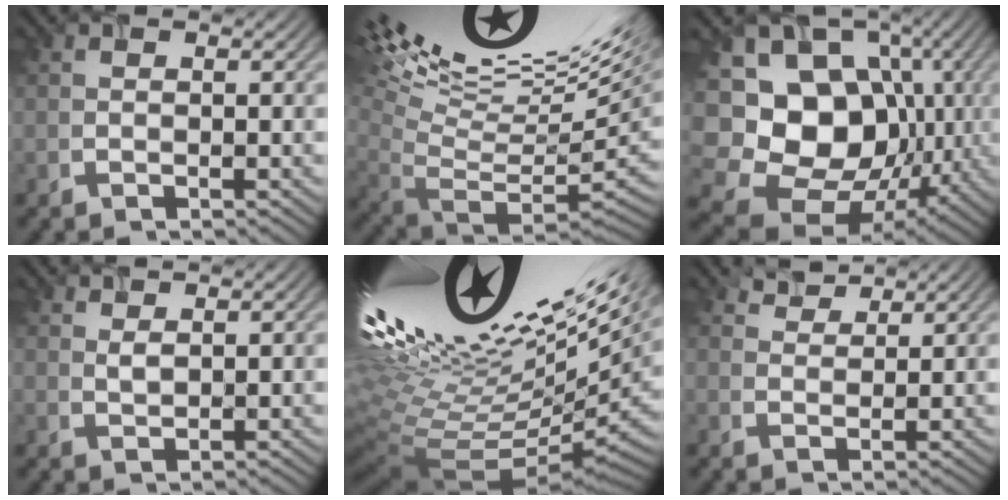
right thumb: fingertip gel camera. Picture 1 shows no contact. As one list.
[{"total": 18.4, "force": [9.5, 5.0, 14.9], "torque": [-0.219, 0.051, 0.176]}, {"total": 18.0, "force": [-1.7, 14.5, 10.6], "torque": [-0.225, -0.027, 0.002]}, {"total": 1.7, "force": [1.5, 0.5, 0.8], "torque": [-0.018, 0.004, 0.035]}, {"total": 18.4, "force": [6.9, 5.6, 16.1], "torque": [-0.246, -0.013, 0.154]}, {"total": 2.4, "force": [2.2, 0.8, 0.6], "torque": [-0.013, 0.006, 0.053]}]